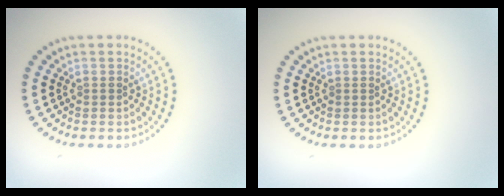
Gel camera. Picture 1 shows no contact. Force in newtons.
{"total": 0.0}